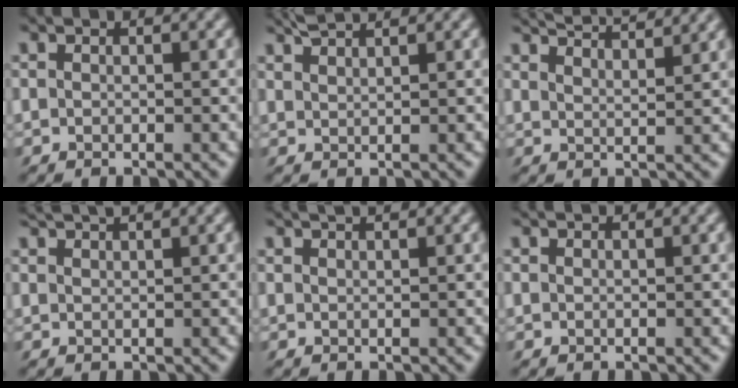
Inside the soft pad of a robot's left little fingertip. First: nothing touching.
{"total": 2.3, "force": [2.2, -0.6, 0.6], "torque": [-0.022, 0.011, 0.044]}
{"total": 6.3, "force": [5.7, 0.6, 2.6], "torque": [-0.052, 0.021, 0.067]}
{"total": 3.0, "force": [2.7, -0.1, 1.2], "torque": [-0.036, 0.019, 0.048]}
{"total": 2.0, "force": [1.9, -0.2, 0.7], "torque": [-0.016, 0.016, 0.030]}
{"total": 0.7, "force": [0.7, -0.2, -0.1], "torque": [0.001, 0.005, 0.016]}